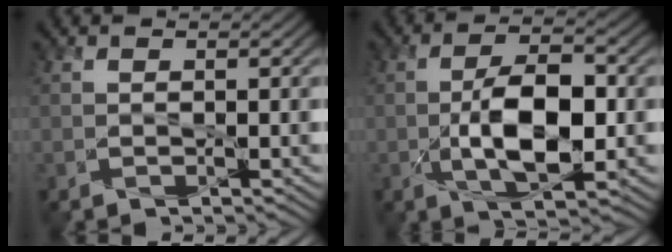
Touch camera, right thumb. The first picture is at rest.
{"total": 8.8, "force": [-1.4, 3.9, 7.8], "torque": [-0.145, 0.000, -0.024]}